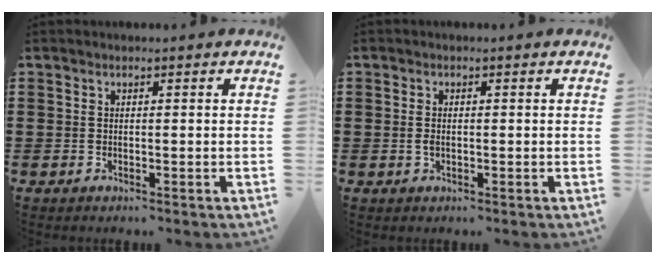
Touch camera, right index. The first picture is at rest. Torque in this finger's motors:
{"motor_torque": [-0.21, 0.67, -0.01, 0.00]}